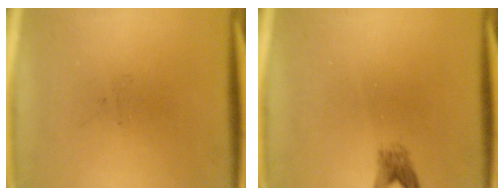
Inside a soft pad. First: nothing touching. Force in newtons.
{"total": 1.8}